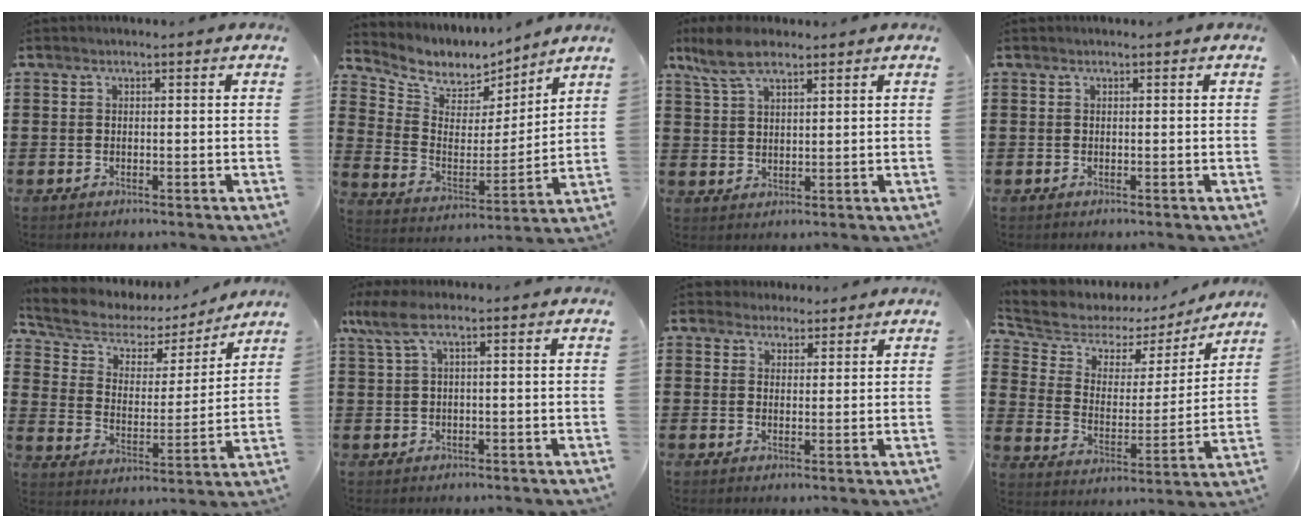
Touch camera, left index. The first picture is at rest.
{"total": 6.3, "force": [5.5, 3.0, 0.3], "torque": [-0.050, -0.039, 0.094]}
{"total": 6.4, "force": [4.6, 2.3, 3.8], "torque": [-0.088, 0.001, 0.087]}
{"total": 0.0}
{"total": 5.4, "force": [4.1, 3.2, 1.5], "torque": [-0.062, -0.022, 0.065]}
{"total": 3.8, "force": [0.6, 1.0, 3.6], "torque": [-0.093, -0.007, 0.004]}
{"total": 2.8, "force": [2.4, 1.4, 0.0], "torque": [-0.009, 0.007, 0.046]}
{"total": 5.4, "force": [4.4, 3.0, 0.4], "torque": [-0.049, -0.032, 0.071]}